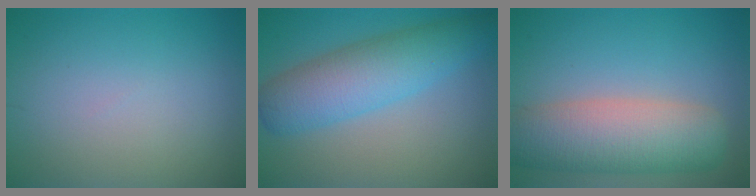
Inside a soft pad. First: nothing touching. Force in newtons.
{"total": 6.5, "press": 6.5, "slide": 0.2}
{"total": 8.1, "press": 8.1, "slide": 0.5}